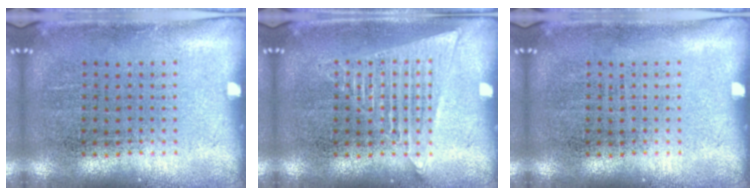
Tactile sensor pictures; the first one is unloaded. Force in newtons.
{"total": 2.2, "press": 2.2, "slide": 0.2}
{"total": 0.0}